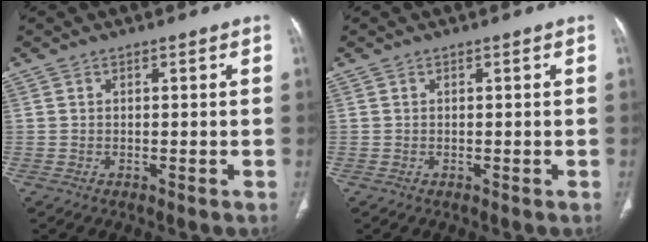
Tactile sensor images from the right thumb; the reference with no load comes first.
{"total": 0.0}